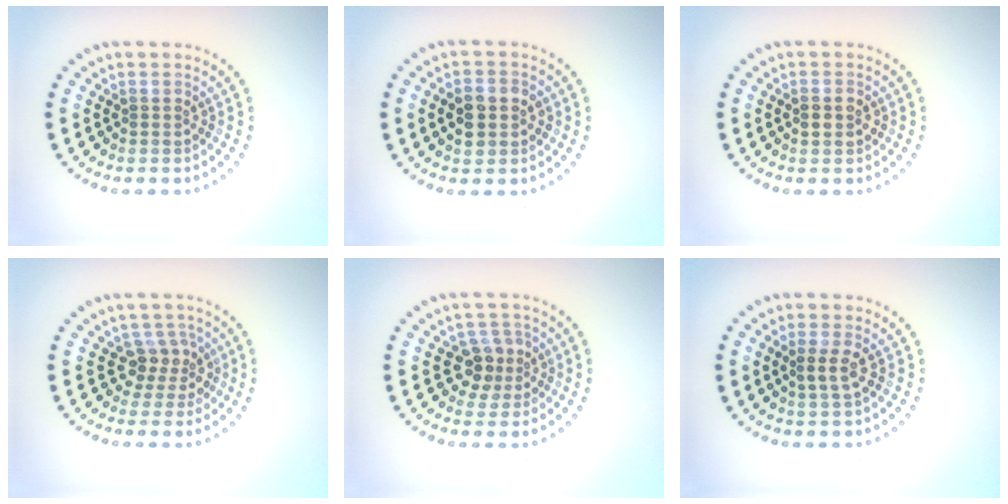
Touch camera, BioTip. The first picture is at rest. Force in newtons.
{"total": 3.0, "press": 3.0, "slide": 0.2}
{"total": 1.9, "press": 1.9, "slide": 0.1}
{"total": 2.7, "press": 2.0, "slide": 1.8}
{"total": 2.8, "press": 2.5, "slide": 1.2}
{"total": 1.8, "press": 1.7, "slide": 0.6}